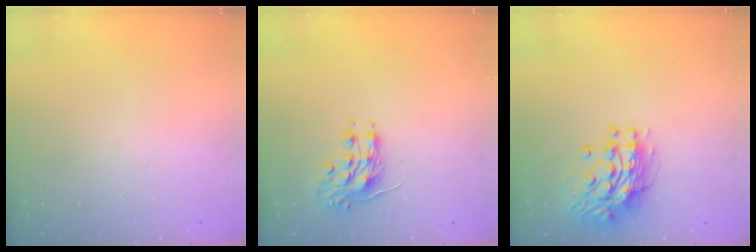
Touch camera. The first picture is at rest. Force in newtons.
{"total": 8.4, "press": 8.3, "slide": 0.4}
{"total": 11.3, "press": 11.3, "slide": 1.1}